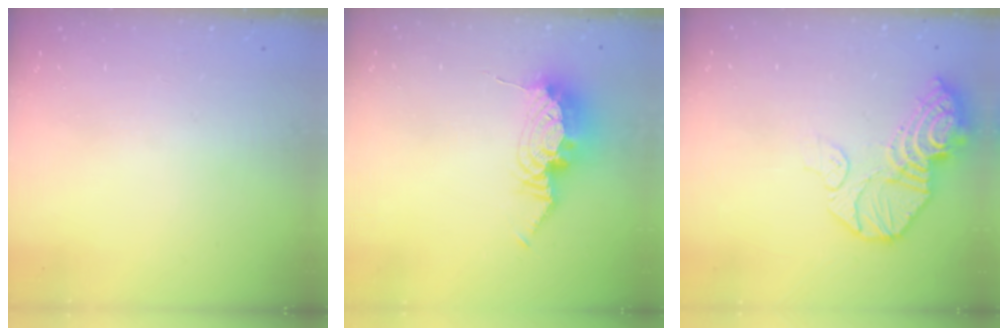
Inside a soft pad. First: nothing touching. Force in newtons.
{"total": 11.6, "press": 11.6, "slide": 1.0}
{"total": 15.1, "press": 14.9, "slide": 2.4}